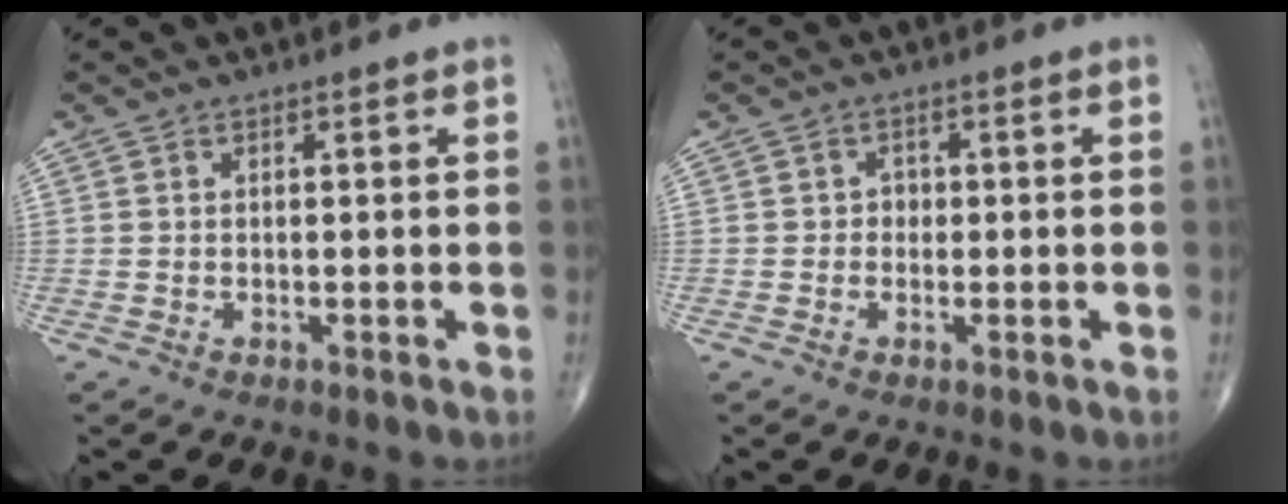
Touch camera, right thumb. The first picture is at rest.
{"total": 1.4, "force": [-0.1, 1.2, 0.6], "torque": [0.001, 0.005, -0.007]}